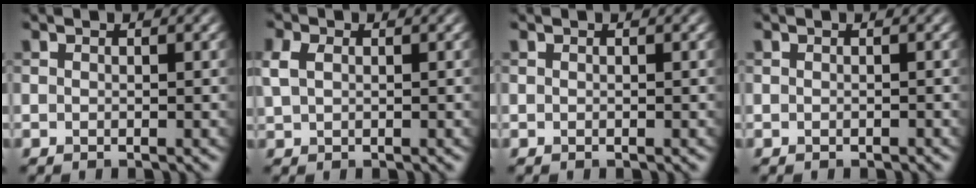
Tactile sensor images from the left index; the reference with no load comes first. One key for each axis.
{"total": 2.2, "fx": 0.6, "fy": 1.5, "fz": 1.4, "tx": -0.037, "ty": 0.005, "tz": 0.011}
{"total": 0.0}
{"total": 0.0}